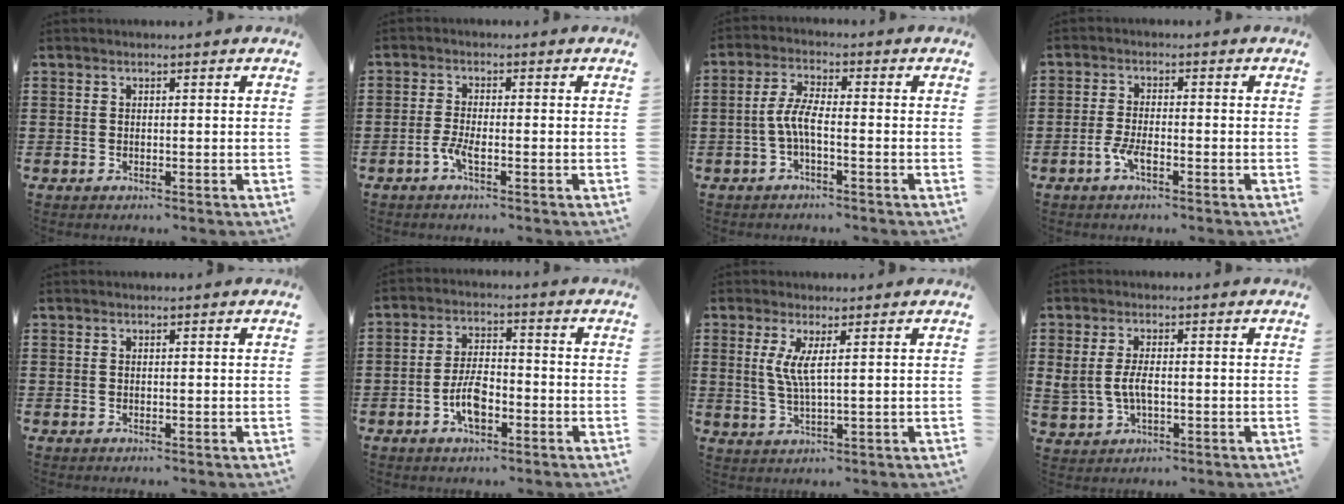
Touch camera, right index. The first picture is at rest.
{"total": 2.9, "force": [-1.4, 0.5, 2.5], "torque": [-0.063, -0.009, -0.031]}
{"total": 4.6, "force": [-1.5, 1.0, 4.2], "torque": [-0.103, -0.005, -0.037]}
{"total": 3.5, "force": [-1.9, 0.9, 2.8], "torque": [-0.068, -0.005, -0.040]}
{"total": 0.0}
{"total": 6.0, "force": [-2.3, 2.7, 4.8], "torque": [-0.108, 0.002, -0.047]}
{"total": 4.2, "force": [1.1, 0.4, 4.0], "torque": [-0.090, -0.006, 0.015]}
{"total": 4.0, "force": [-0.2, 2.1, 3.4], "torque": [-0.080, 0.000, -0.009]}